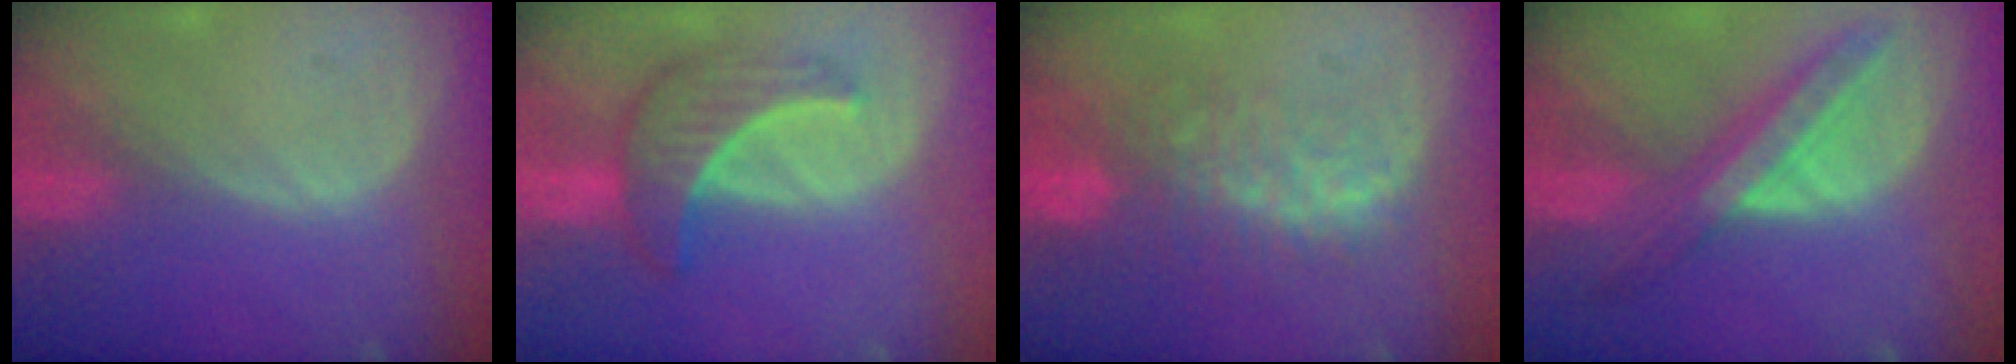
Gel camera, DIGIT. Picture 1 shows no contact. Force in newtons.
{"total": 6.5, "press": 6.4, "slide": 1.0}
{"total": 9.9, "press": 8.4, "slide": 5.2}
{"total": 8.0, "press": 7.1, "slide": 3.7}